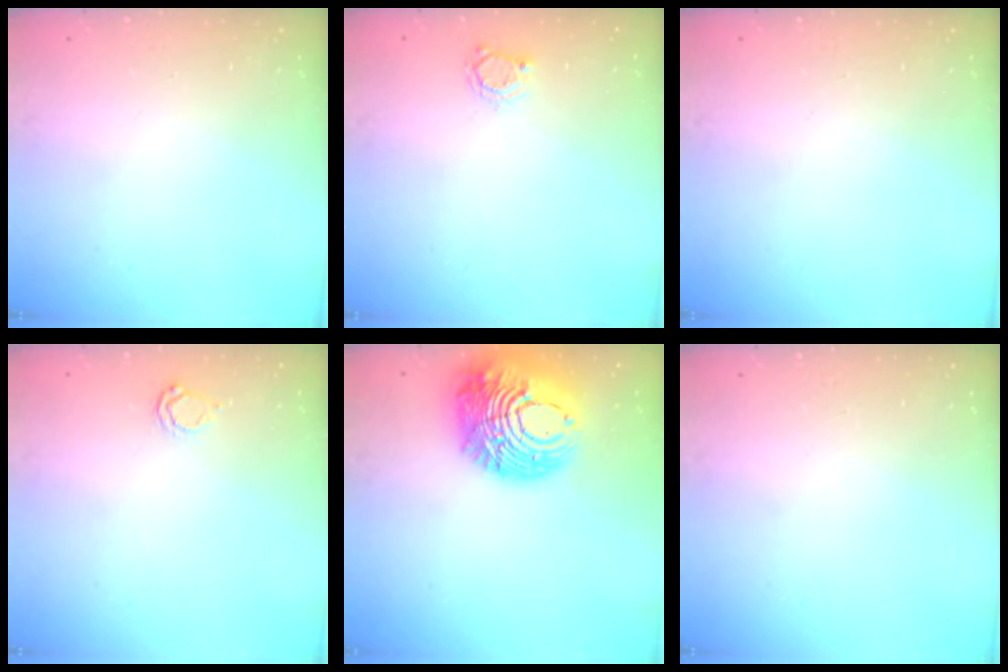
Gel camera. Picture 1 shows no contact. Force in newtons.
{"total": 2.9, "press": 2.9, "slide": 0.3}
{"total": 0.0}
{"total": 2.5, "press": 2.4, "slide": 0.3}
{"total": 18.9, "press": 18.8, "slide": 2.3}
{"total": 0.0}